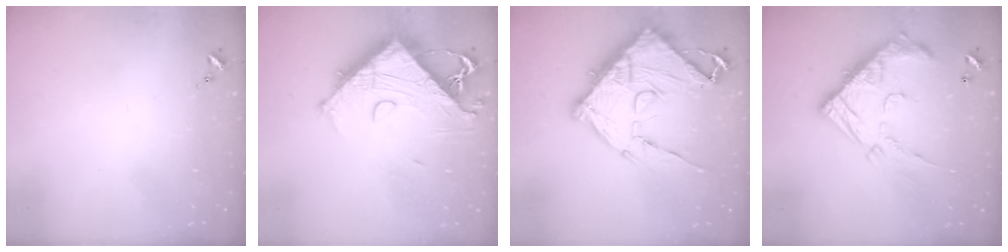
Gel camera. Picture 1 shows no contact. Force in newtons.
{"total": 13.1, "press": 13.0, "slide": 1.5}
{"total": 20.9, "press": 20.8, "slide": 2.3}
{"total": 20.8, "press": 20.8, "slide": 0.6}